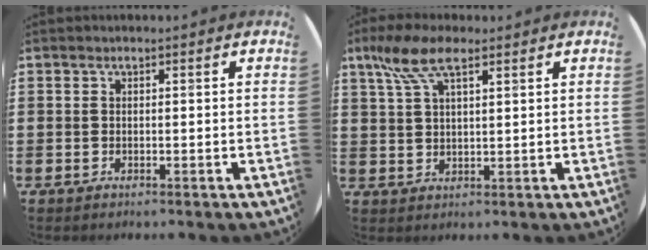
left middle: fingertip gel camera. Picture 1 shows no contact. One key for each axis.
{"total": 6.9, "fx": 4.1, "fy": 2.4, "fz": 4.9, "tx": -0.107, "ty": 0.004, "tz": 0.074}